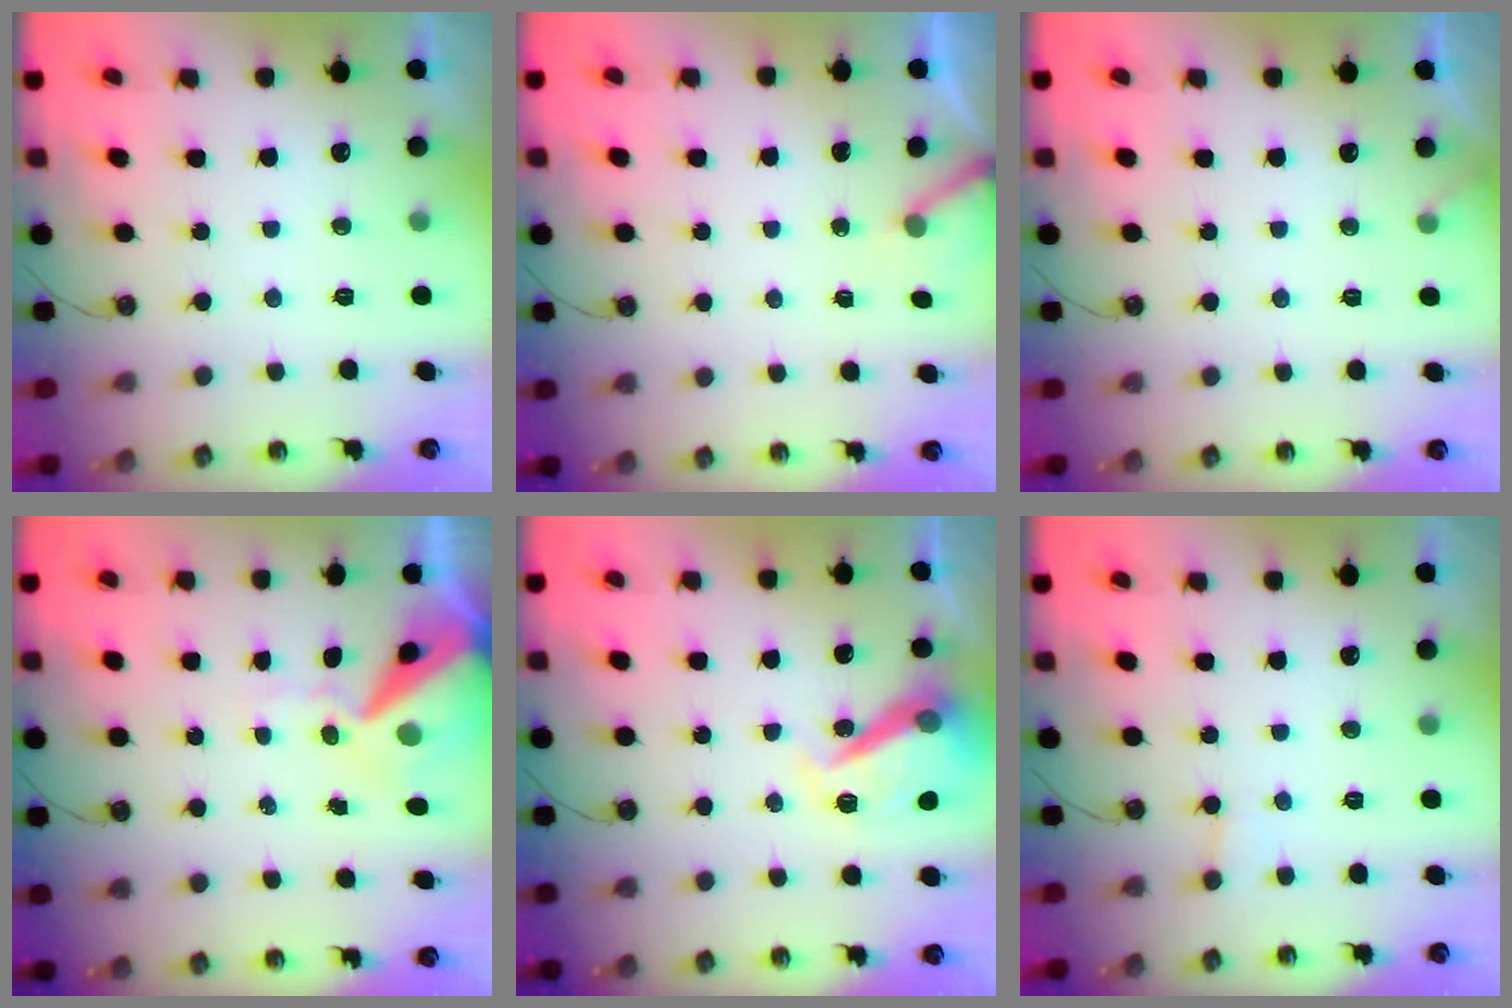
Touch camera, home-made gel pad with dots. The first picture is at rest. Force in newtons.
{"total": 3.7, "press": 3.7, "slide": 0.3}
{"total": 2.4, "press": 2.4, "slide": 0.2}
{"total": 13.1, "press": 13.0, "slide": 1.7}
{"total": 16.2, "press": 16.2, "slide": 0.3}
{"total": 4.1, "press": 4.0, "slide": 0.4}